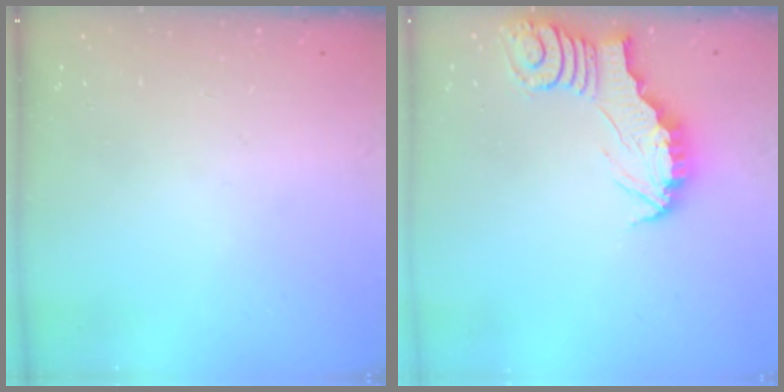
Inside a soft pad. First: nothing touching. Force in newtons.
{"total": 2.8, "press": 2.8, "slide": 0.2}